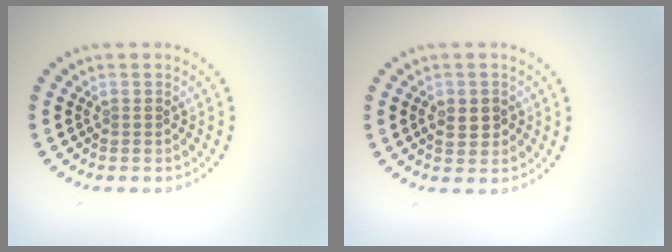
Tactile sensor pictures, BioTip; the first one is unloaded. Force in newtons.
{"total": 2.1, "press": 2.1, "slide": 0.3}